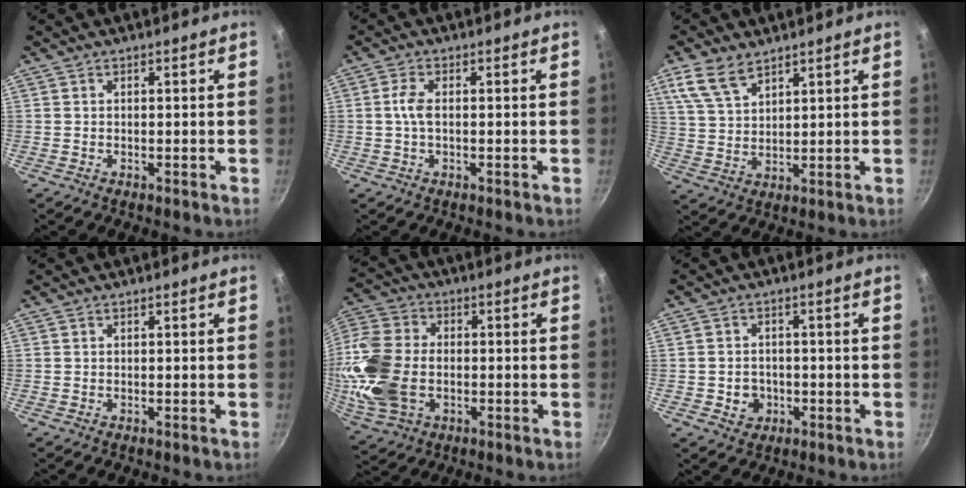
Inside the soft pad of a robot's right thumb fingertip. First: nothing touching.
{"total": 3.2, "force": [0.0, 1.4, 2.9], "torque": [-0.069, 0.006, -0.003]}
{"total": 8.0, "force": [5.3, 3.9, 4.5], "torque": [-0.082, -0.018, 0.114]}
{"total": 0.0}
{"total": 17.3, "force": [-2.3, 12.0, 12.2], "torque": [-0.252, 0.016, -0.045]}
{"total": 4.3, "force": [-1.1, 3.8, 1.6], "torque": [-0.011, 0.014, -0.009]}